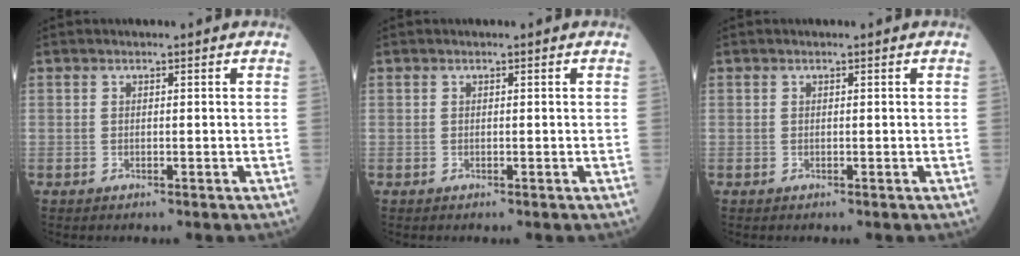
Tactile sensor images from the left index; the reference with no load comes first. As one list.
[{"total": 0.0}, {"total": 0.0}]